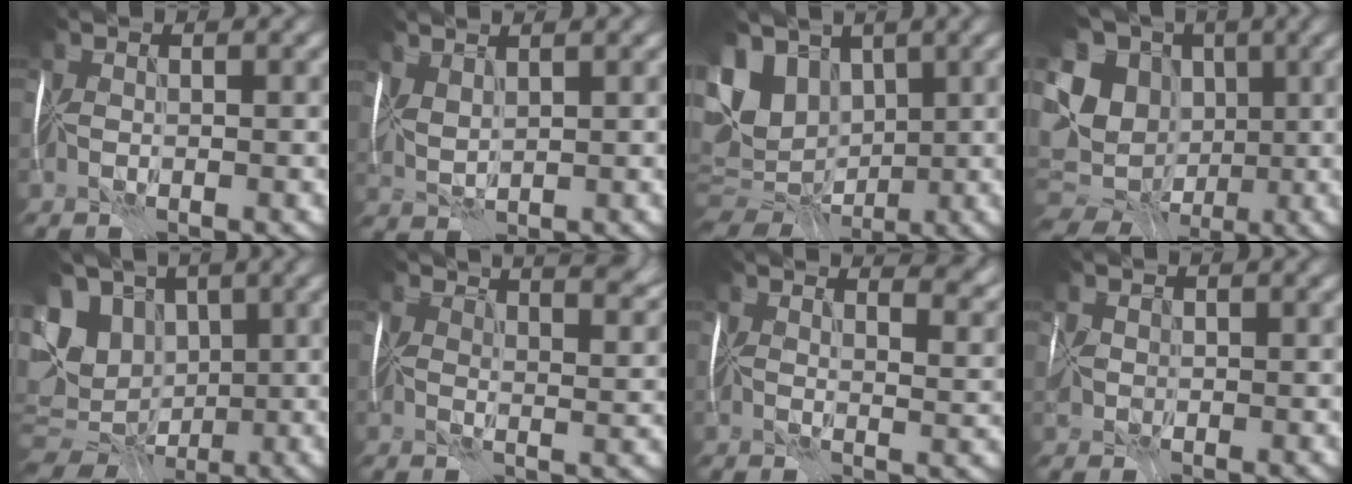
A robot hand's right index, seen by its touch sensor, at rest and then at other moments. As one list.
[{"total": 2.3, "force": [1.3, 0.8, 1.7], "torque": [-0.045, 0.010, 0.024]}, {"total": 10.9, "force": [1.5, 7.9, 7.3], "torque": [-0.172, -0.005, 0.030]}, {"total": 13.5, "force": [-0.5, 11.0, 7.8], "torque": [-0.177, -0.006, 0.000]}, {"total": 11.5, "force": [0.4, 8.7, 7.6], "torque": [-0.151, 0.000, 0.017]}, {"total": 7.4, "force": [6.0, 2.0, 3.8], "torque": [-0.045, 0.011, 0.055]}, {"total": 8.7, "force": [6.8, 2.3, 4.8], "torque": [-0.048, 0.023, 0.058]}, {"total": 1.6, "force": [0.4, 1.3, 0.9], "torque": [-0.032, 0.005, 0.005]}]